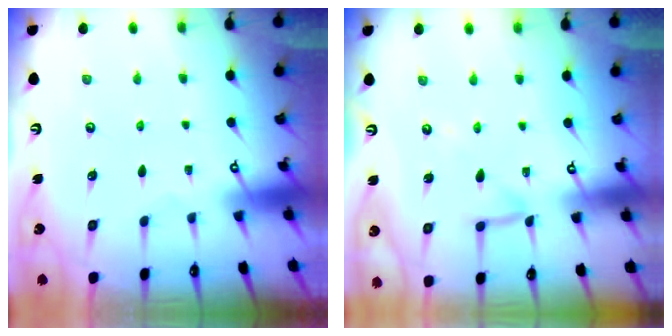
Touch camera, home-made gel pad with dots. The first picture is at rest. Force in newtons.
{"total": 8.6, "press": 8.6, "slide": 0.8}